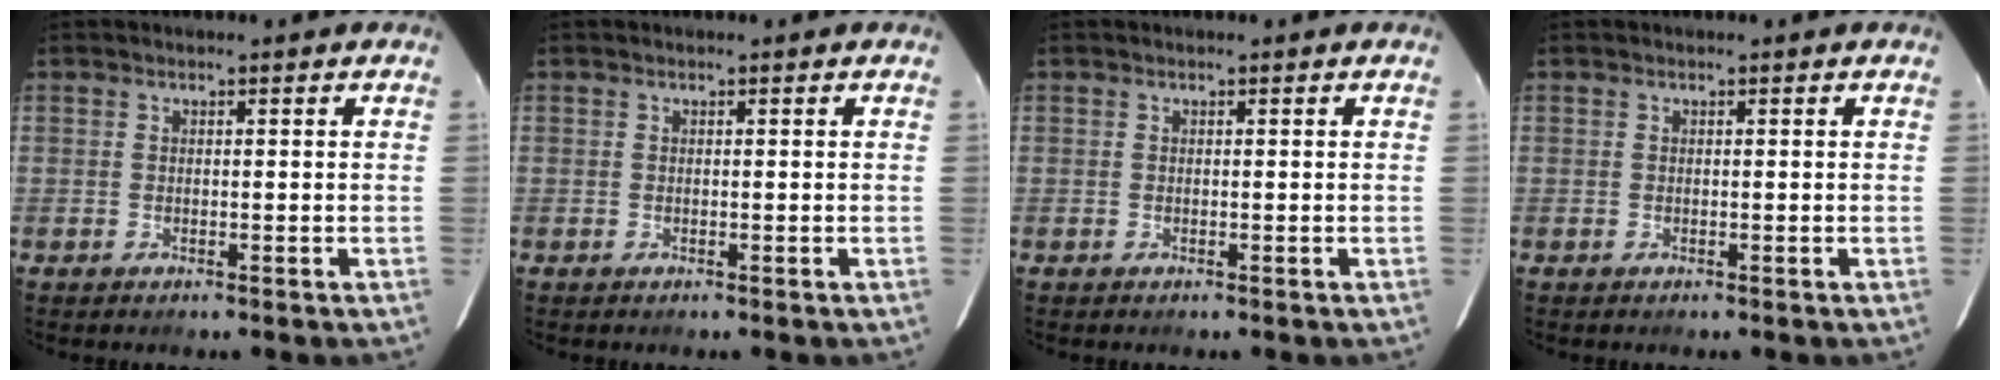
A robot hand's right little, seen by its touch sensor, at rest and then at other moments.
{"total": 0.0}
{"total": 0.0}
{"total": 0.0}